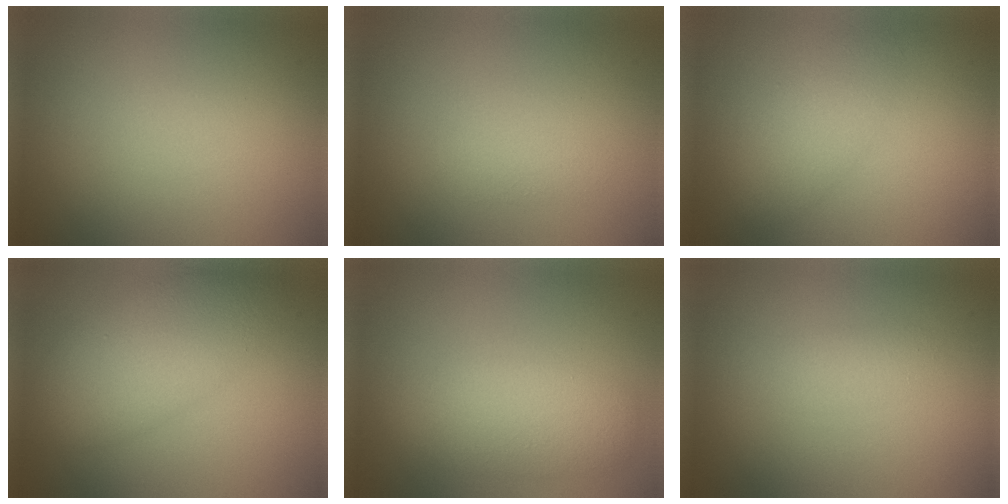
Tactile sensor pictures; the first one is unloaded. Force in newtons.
{"total": 1.0, "press": 1.0, "slide": 0.1}
{"total": 2.9, "press": 2.9, "slide": 0.2}
{"total": 5.9, "press": 5.9, "slide": 0.1}
{"total": 4.2, "press": 4.2, "slide": 0.1}
{"total": 1.2, "press": 1.2, "slide": 0.1}